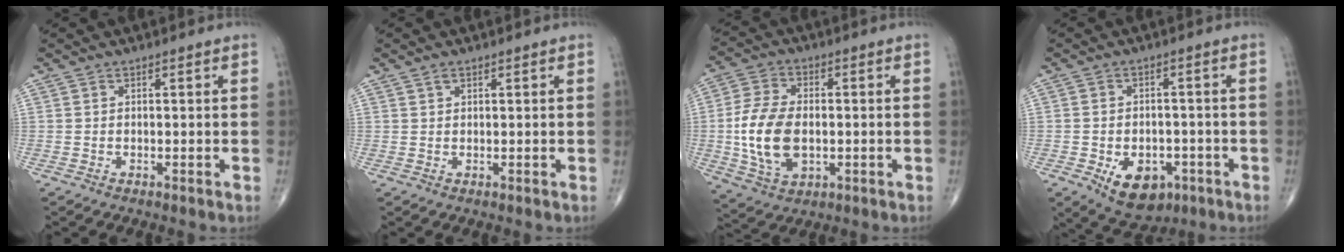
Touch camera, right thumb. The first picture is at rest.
{"total": 1.0, "force": [0.7, 0.5, 0.5], "torque": [-0.004, 0.001, 0.012]}
{"total": 13.3, "force": [-1.1, 8.1, 10.5], "torque": [-0.207, 0.001, -0.016]}
{"total": 9.8, "force": [-4.1, 6.4, 6.1], "torque": [-0.075, 0.015, -0.051]}